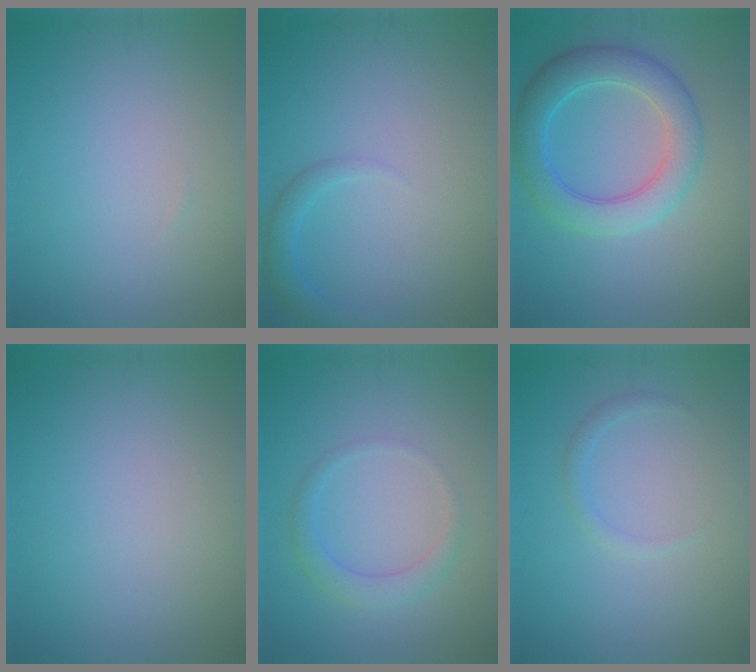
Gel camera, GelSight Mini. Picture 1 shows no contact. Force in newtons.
{"total": 1.8, "press": 1.8, "slide": 0.2}
{"total": 5.6, "press": 5.6, "slide": 0.1}
{"total": 0.0}
{"total": 2.2, "press": 2.2, "slide": 0.1}
{"total": 1.0, "press": 1.0, "slide": 0.0}